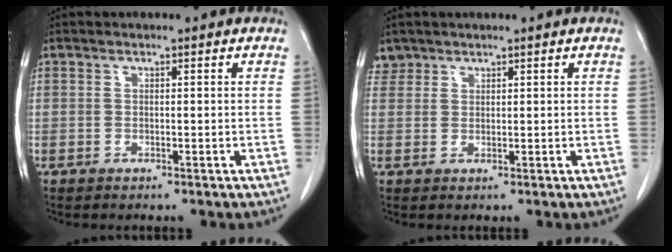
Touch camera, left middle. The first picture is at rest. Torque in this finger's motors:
{"motor_torque": [0.43, -0.42, 0.02, 0.00]}